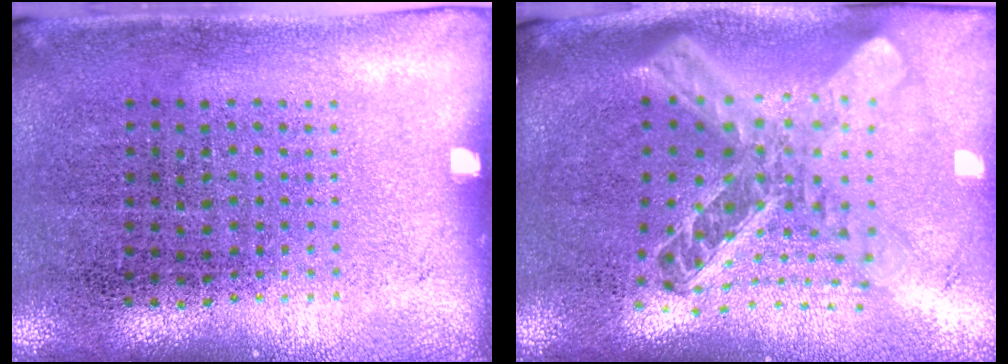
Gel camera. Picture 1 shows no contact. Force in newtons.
{"total": 2.5, "press": 1.9, "slide": 1.6}